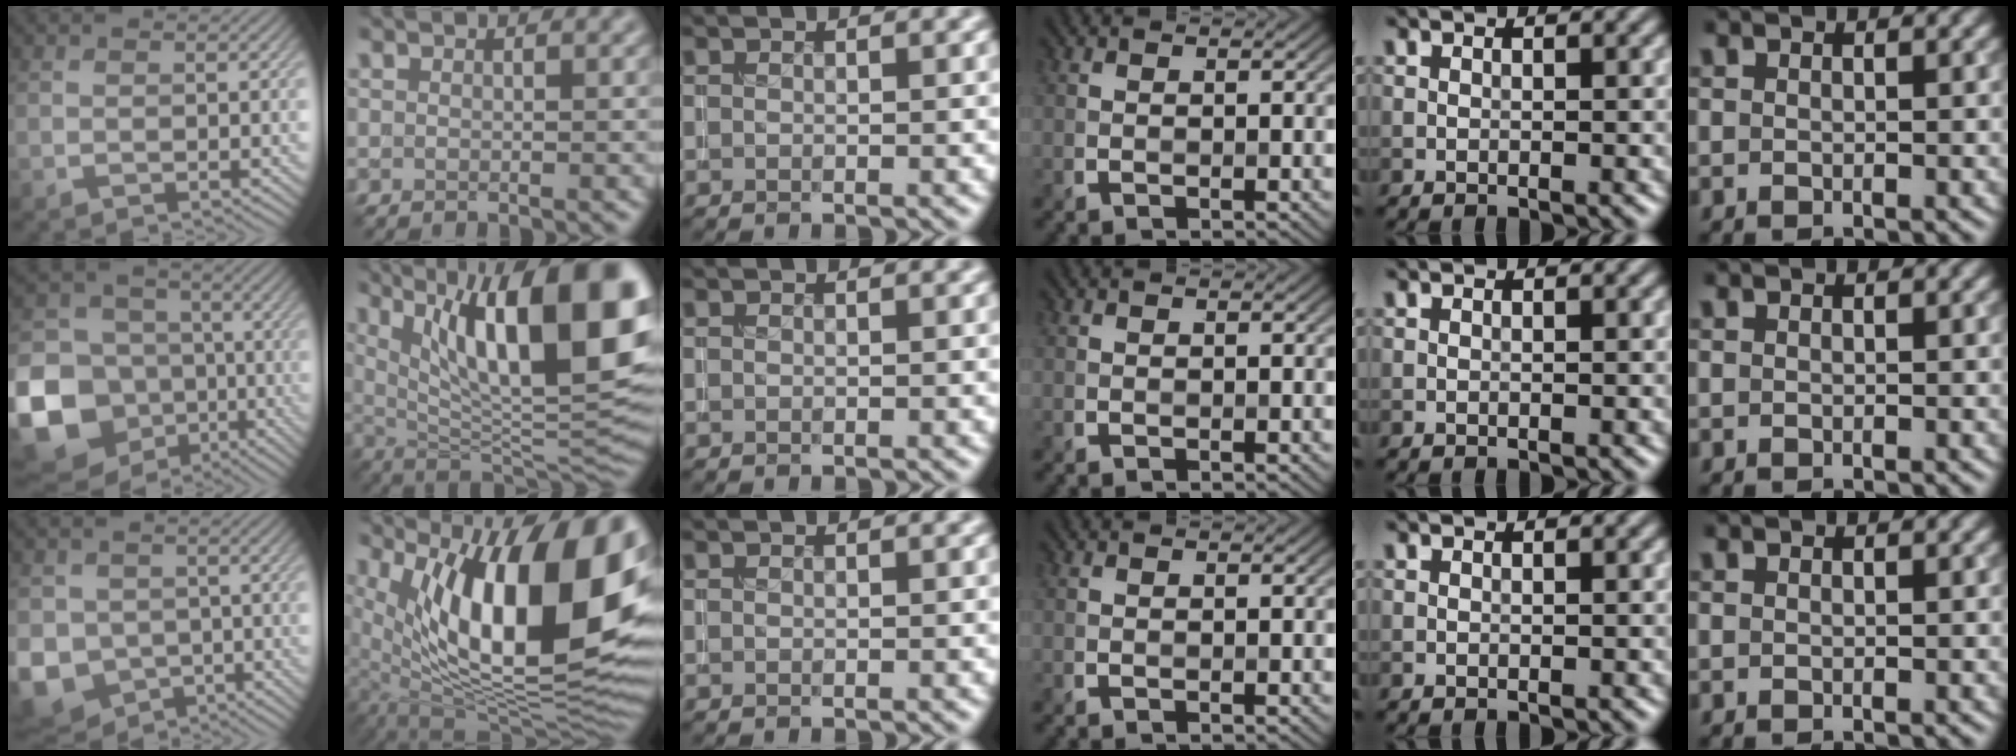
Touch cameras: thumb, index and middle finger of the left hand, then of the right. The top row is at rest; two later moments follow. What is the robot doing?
{"motion": "insert", "object": "coin"}